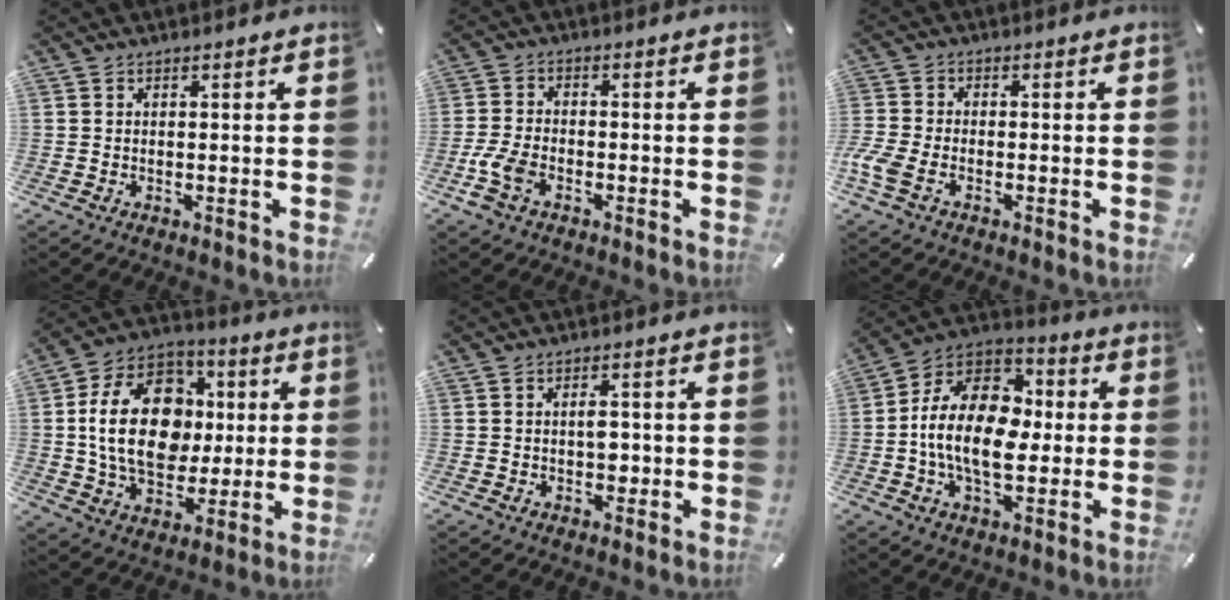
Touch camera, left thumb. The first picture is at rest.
{"total": 5.8, "force": [-2.7, 3.3, 3.9], "torque": [-0.093, 0.006, -0.054]}
{"total": 4.6, "force": [-2.3, 2.6, 3.0], "torque": [-0.081, 0.002, -0.049]}
{"total": 21.0, "force": [0.8, 15.6, 14.1], "torque": [-0.260, 0.010, 0.010]}
{"total": 3.2, "force": [-0.2, 2.0, 2.5], "torque": [-0.023, -0.006, -0.009]}
{"total": 17.3, "force": [-2.1, 11.9, 12.5], "torque": [-0.257, 0.010, -0.039]}